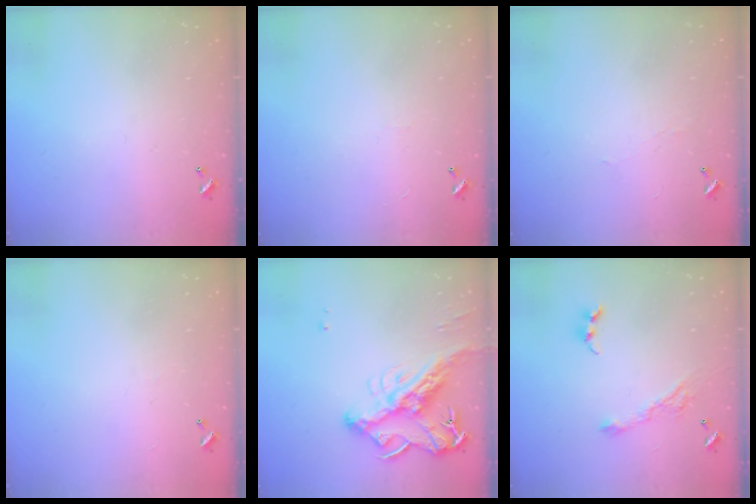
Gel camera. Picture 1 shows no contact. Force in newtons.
{"total": 1.3, "press": 1.3, "slide": 0.4}
{"total": 0.8, "press": 0.7, "slide": 0.4}
{"total": 0.6, "press": 0.2, "slide": 0.6}
{"total": 16.1, "press": 16.0, "slide": 2.4}
{"total": 5.7, "press": 5.6, "slide": 0.9}